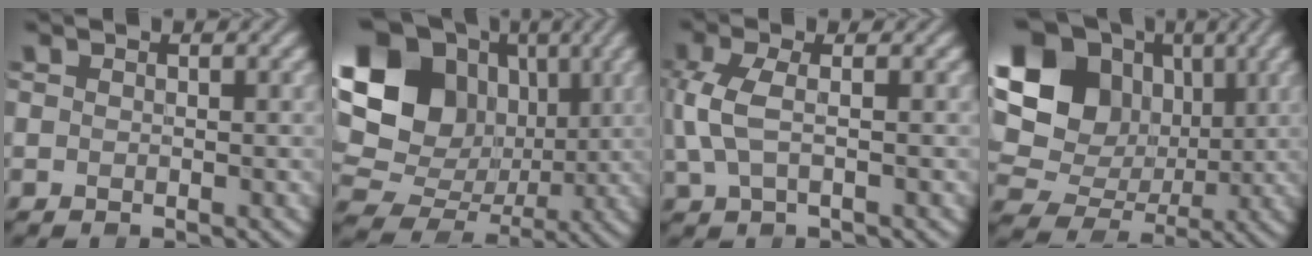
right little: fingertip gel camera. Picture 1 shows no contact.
{"total": 18.1, "force": [4.3, 15.1, 9.1], "torque": [-0.210, 0.041, 0.067]}
{"total": 3.5, "force": [-0.1, 1.4, 3.2], "torque": [-0.080, 0.002, -0.001]}
{"total": 15.8, "force": [3.9, 13.1, 7.9], "torque": [-0.184, 0.035, 0.066]}